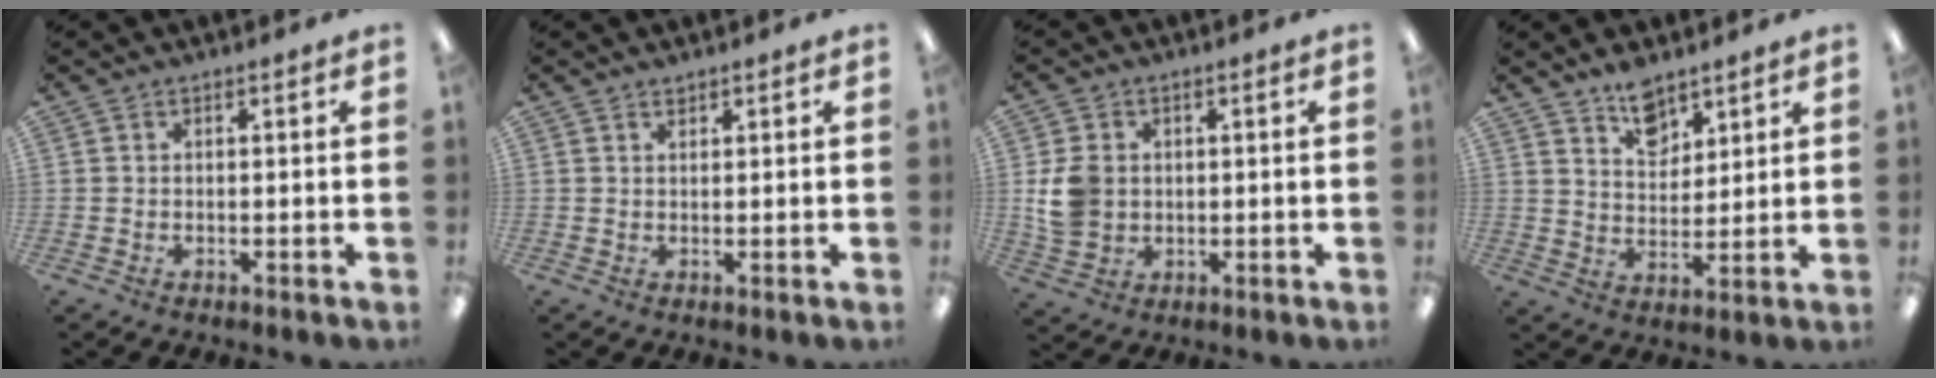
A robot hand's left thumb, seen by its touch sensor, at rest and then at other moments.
{"total": 1.1, "force": [1.0, 0.4, 0.2], "torque": [0.004, -0.005, 0.018]}
{"total": 7.1, "force": [0.8, 6.0, 3.7], "torque": [-0.071, 0.006, 0.017]}
{"total": 7.7, "force": [6.2, 4.1, 2.0], "torque": [-0.022, -0.041, 0.113]}